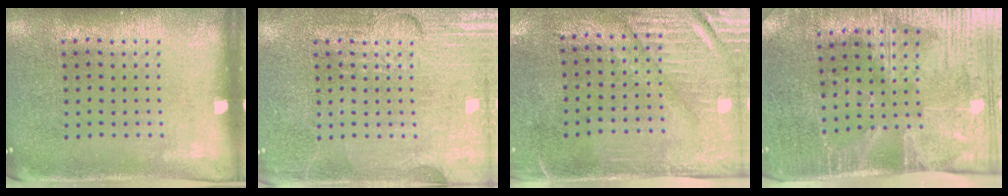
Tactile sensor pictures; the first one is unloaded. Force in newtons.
{"total": 4.9, "press": 4.9, "slide": 0.6}
{"total": 3.0, "press": 2.6, "slide": 1.5}
{"total": 4.2, "press": 3.5, "slide": 2.2}